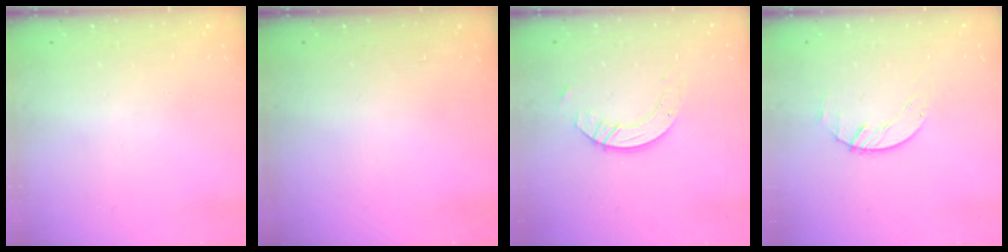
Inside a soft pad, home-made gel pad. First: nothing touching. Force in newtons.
{"total": 0.0}
{"total": 6.5, "press": 6.4, "slide": 0.7}
{"total": 0.6, "press": 0.6, "slide": 0.1}